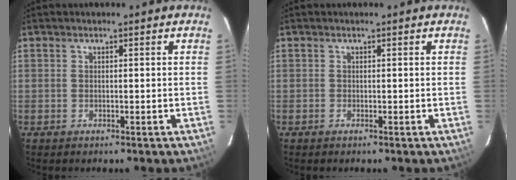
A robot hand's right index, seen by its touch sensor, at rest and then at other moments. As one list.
[{"total": 0.0}]